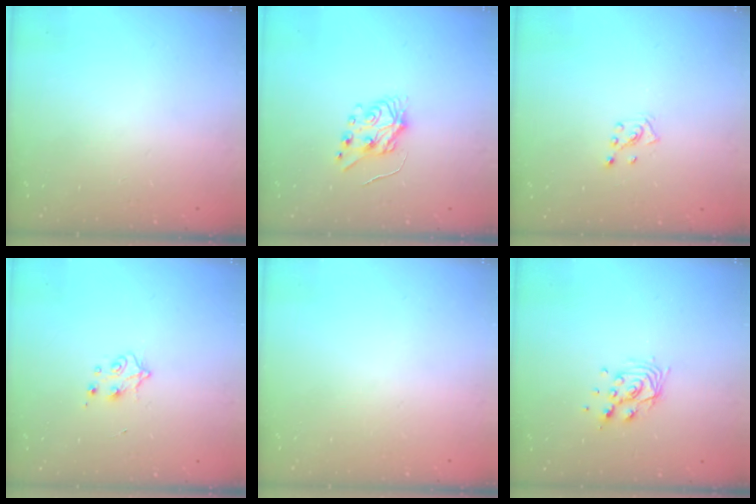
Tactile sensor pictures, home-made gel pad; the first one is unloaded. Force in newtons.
{"total": 6.0, "press": 6.0, "slide": 0.6}
{"total": 2.8, "press": 2.8, "slide": 0.2}
{"total": 4.1, "press": 4.0, "slide": 0.6}
{"total": 0.0}
{"total": 8.9, "press": 8.9, "slide": 1.0}